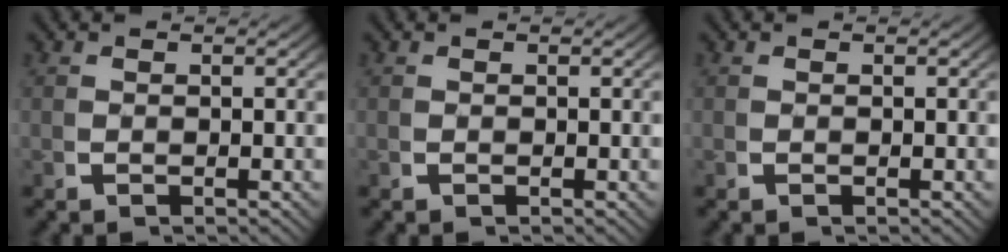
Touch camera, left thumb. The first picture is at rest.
{"total": 0.0}
{"total": 0.0}